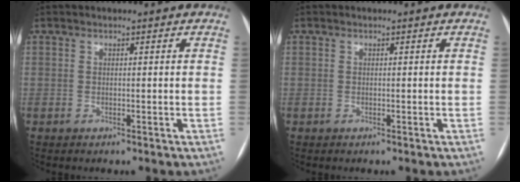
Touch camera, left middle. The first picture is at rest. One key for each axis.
{"total": 0.0}